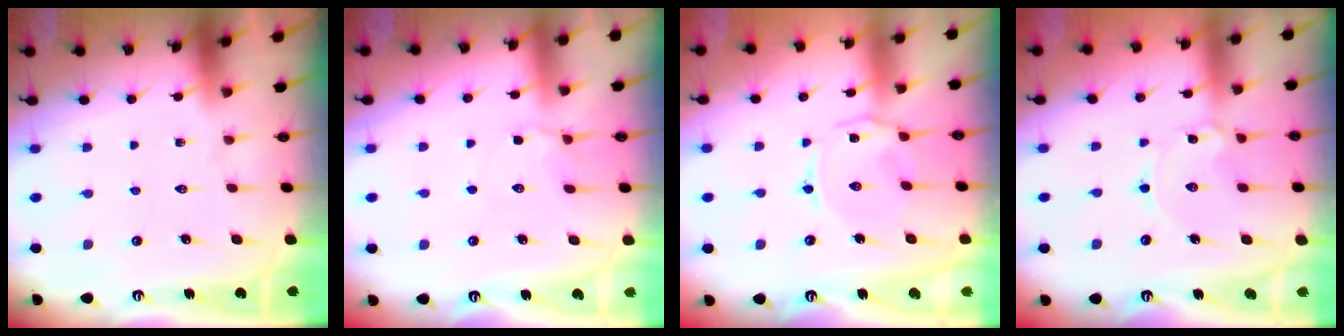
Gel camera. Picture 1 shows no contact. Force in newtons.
{"total": 4.2, "press": 4.2, "slide": 0.9}
{"total": 2.5, "press": 2.5, "slide": 0.6}
{"total": 1.6, "press": 1.5, "slide": 0.1}